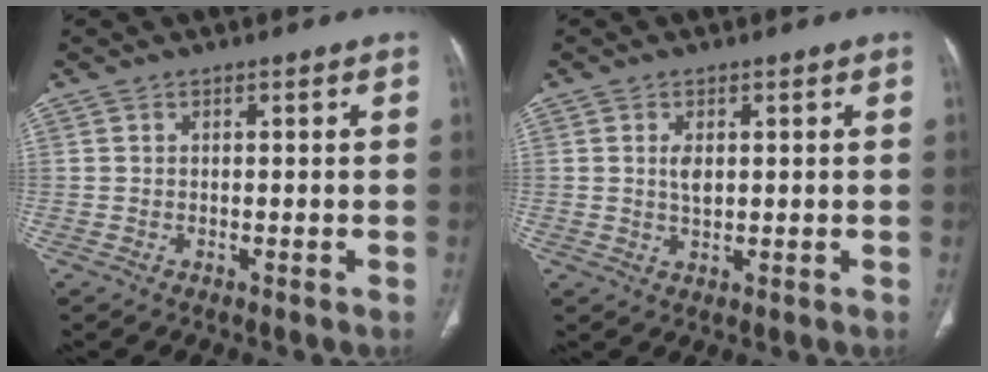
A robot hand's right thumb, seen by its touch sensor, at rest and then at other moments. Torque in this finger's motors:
{"motor_torque": [0.48, 1.12, 0.30, -0.35, 0.02]}